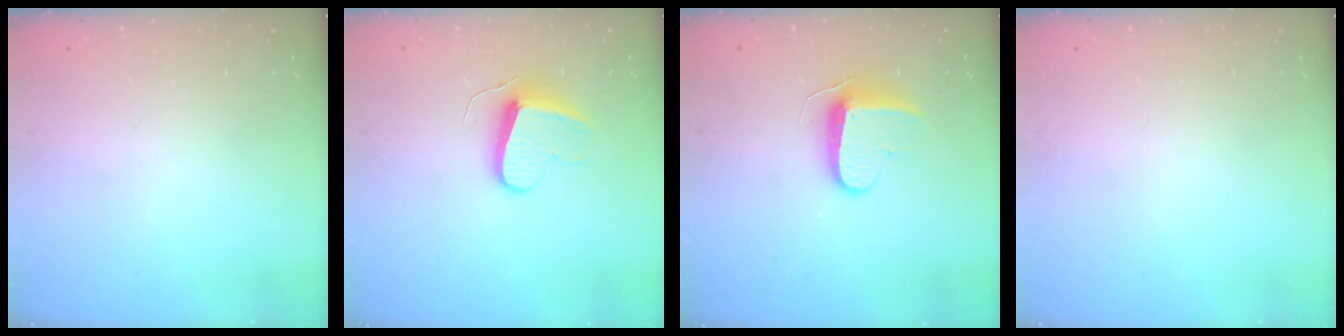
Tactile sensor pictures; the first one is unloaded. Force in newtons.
{"total": 9.4, "press": 9.4, "slide": 0.9}
{"total": 8.9, "press": 8.8, "slide": 1.1}
{"total": 0.0}